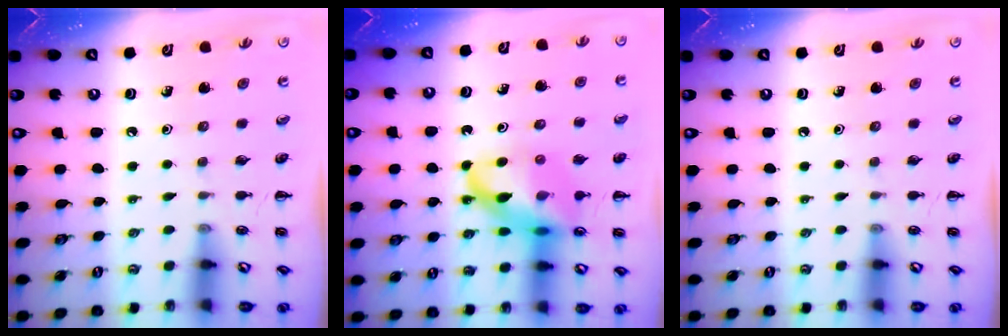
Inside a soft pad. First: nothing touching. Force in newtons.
{"total": 17.0, "press": 16.7, "slide": 3.3}
{"total": 0.0}